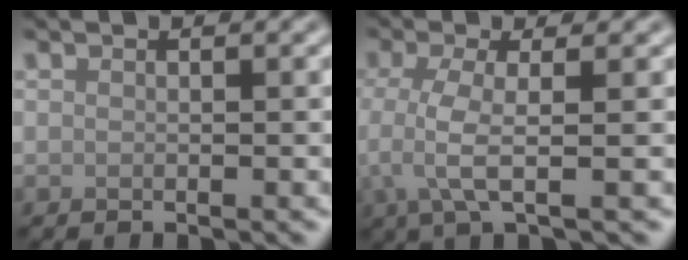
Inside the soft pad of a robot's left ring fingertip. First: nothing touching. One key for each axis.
{"total": 3.7, "fx": -0.3, "fy": 0.9, "fz": 3.6, "tx": -0.077, "ty": -0.007, "tz": -0.008}